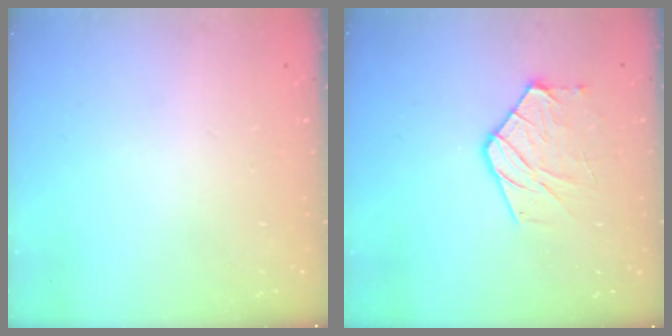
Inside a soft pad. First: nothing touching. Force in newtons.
{"total": 8.7, "press": 8.7, "slide": 0.2}